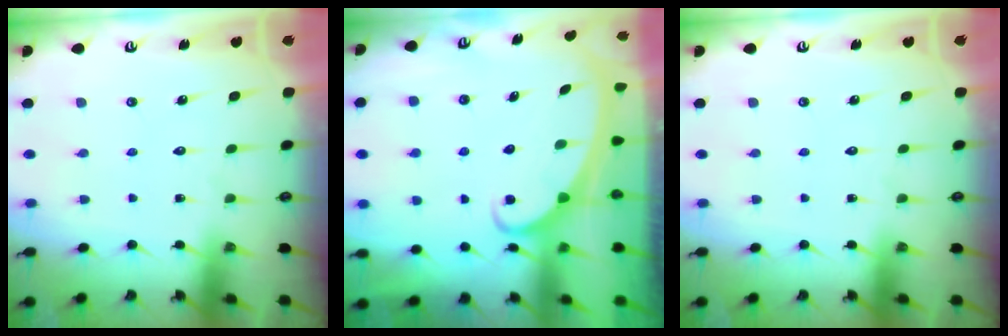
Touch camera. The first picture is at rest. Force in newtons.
{"total": 2.3, "press": 2.3, "slide": 0.3}
{"total": 0.0}